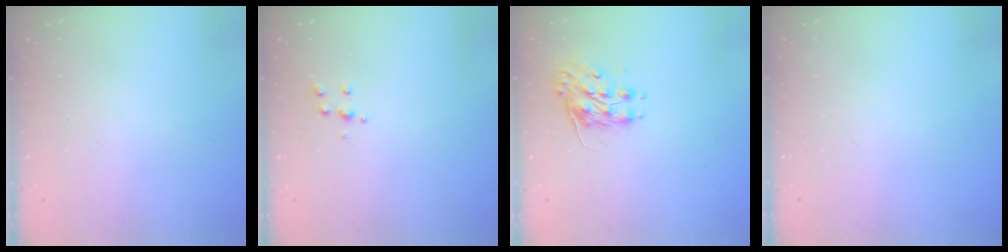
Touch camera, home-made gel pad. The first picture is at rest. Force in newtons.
{"total": 4.3, "press": 4.3, "slide": 0.4}
{"total": 8.4, "press": 8.4, "slide": 0.3}
{"total": 0.0}